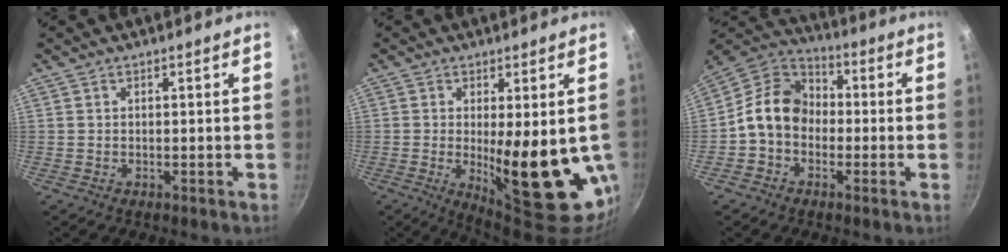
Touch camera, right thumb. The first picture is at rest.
{"total": 17.2, "force": [-1.4, 5.8, 16.2], "torque": [-0.203, -0.033, 0.001]}
{"total": 11.7, "force": [-1.3, 9.4, 6.9], "torque": [-0.084, 0.042, -0.046]}